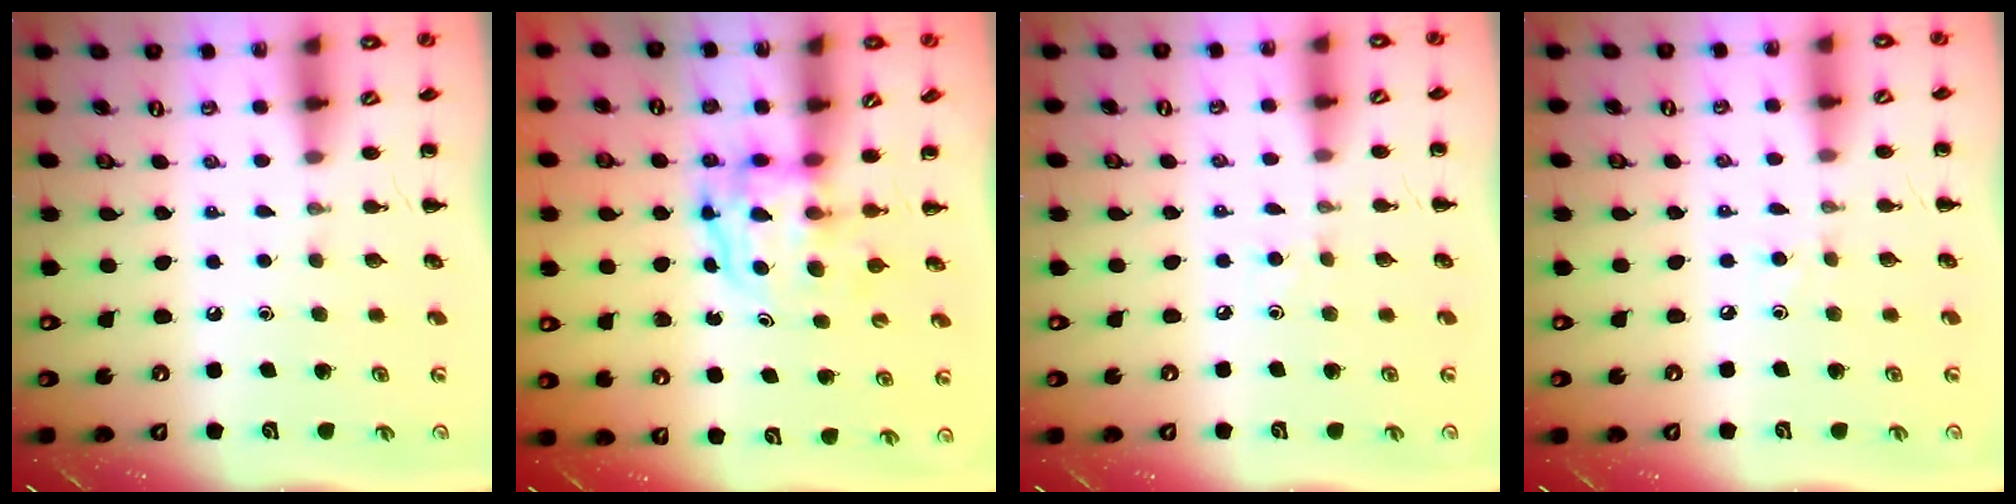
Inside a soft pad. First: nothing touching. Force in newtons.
{"total": 4.0, "press": 4.0, "slide": 0.4}
{"total": 2.4, "press": 2.3, "slide": 0.8}
{"total": 2.4, "press": 2.3, "slide": 0.8}